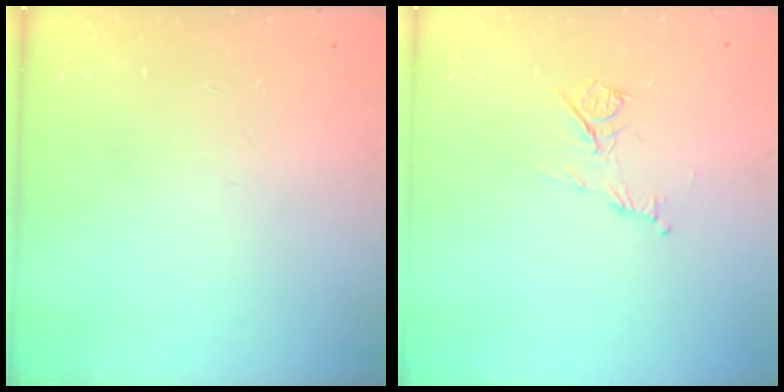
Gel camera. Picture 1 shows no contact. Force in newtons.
{"total": 7.2, "press": 7.1, "slide": 0.8}